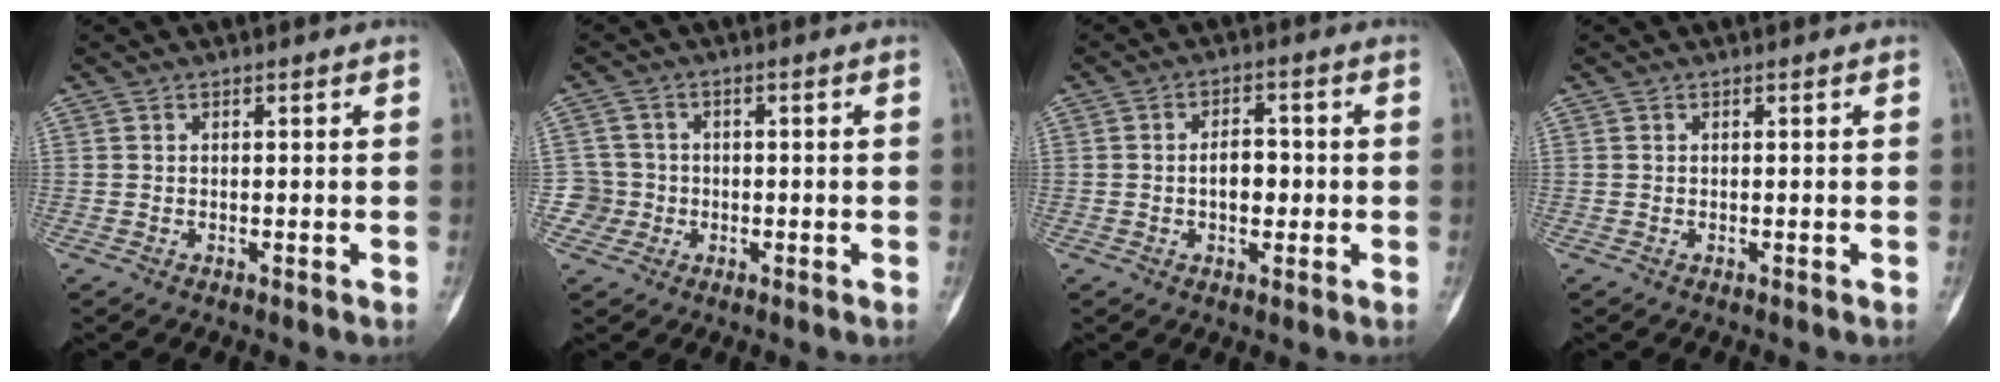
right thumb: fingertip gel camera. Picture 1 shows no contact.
{"total": 3.7, "force": [-0.9, 3.6, -0.5], "torque": [0.031, 0.015, -0.023]}
{"total": 5.1, "force": [-0.4, 3.2, 4.0], "torque": [-0.051, 0.012, -0.008]}
{"total": 0.0}